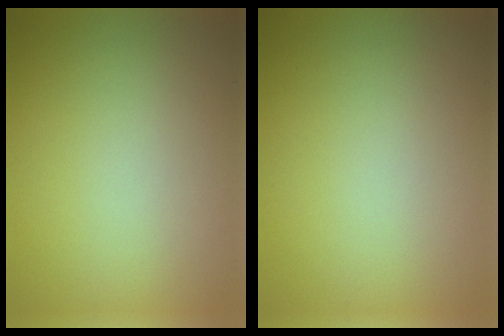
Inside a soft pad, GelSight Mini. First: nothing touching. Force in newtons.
{"total": 0.0}